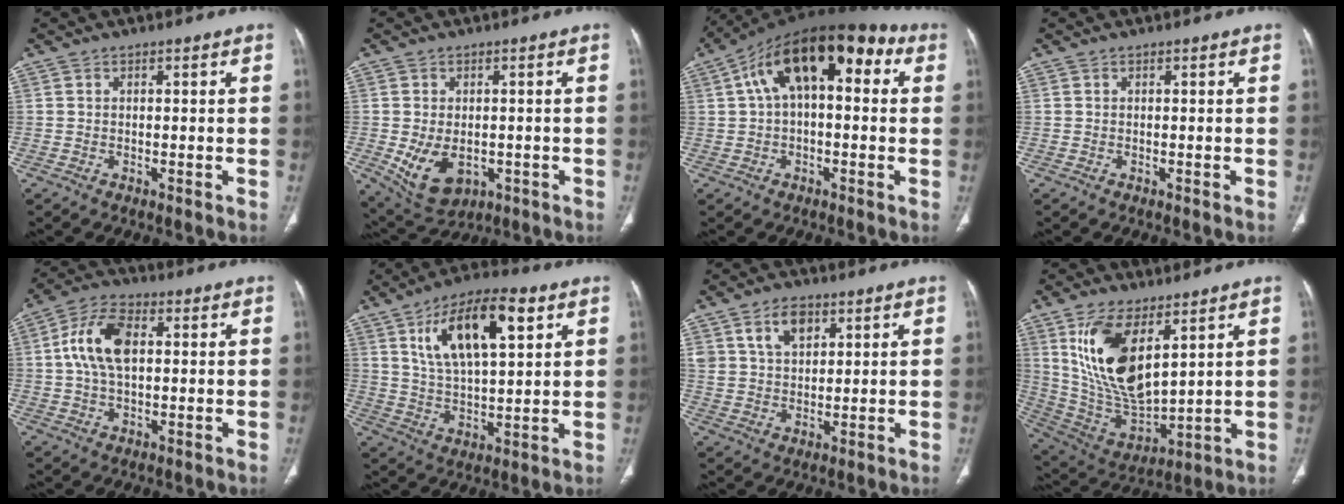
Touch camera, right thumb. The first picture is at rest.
{"total": 8.9, "force": [-2.0, 6.0, 6.3], "torque": [-0.101, -0.003, -0.012]}
{"total": 17.5, "force": [4.5, 8.7, 14.4], "torque": [-0.207, 0.045, 0.059]}
{"total": 0.0}
{"total": 10.6, "force": [1.6, 6.0, 8.6], "torque": [-0.169, 0.017, 0.026]}
{"total": 16.6, "force": [7.0, 6.7, 13.5], "torque": [-0.214, -0.011, 0.124]}
{"total": 7.4, "force": [3.7, 4.6, 4.4], "torque": [-0.061, -0.017, 0.072]}
{"total": 18.2, "force": [7.3, 8.4, 14.3], "torque": [-0.261, -0.030, 0.161]}